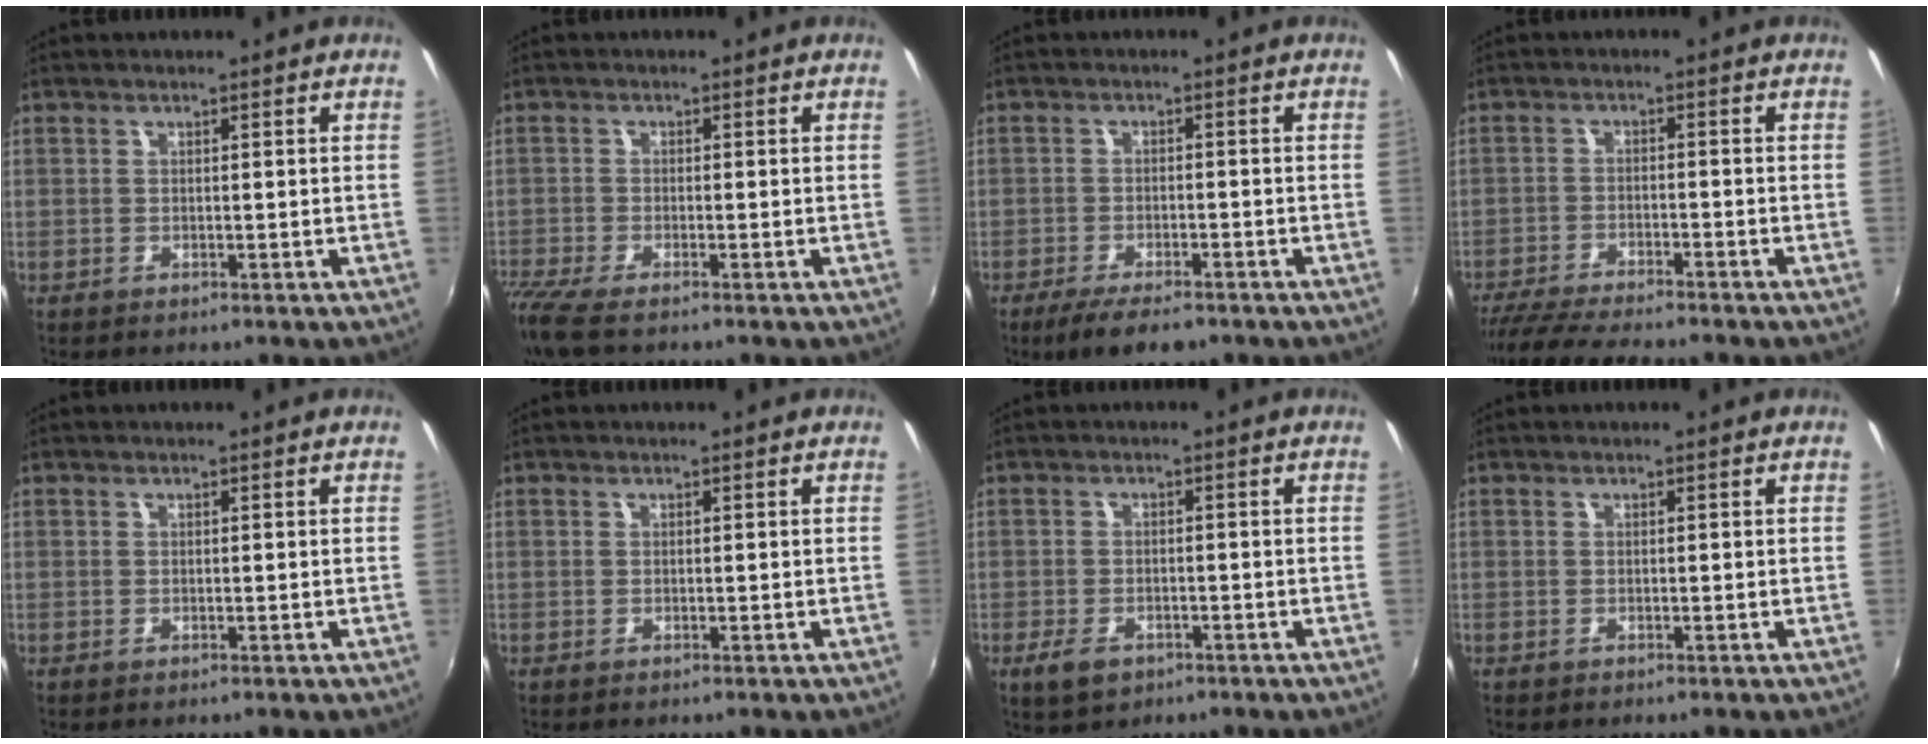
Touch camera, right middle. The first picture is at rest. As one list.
[{"total": 6.2, "force": [-4.9, 0.7, 3.7], "torque": [-0.097, -0.030, -0.096]}, {"total": 6.9, "force": [-5.2, 1.9, 4.1], "torque": [-0.094, -0.014, -0.086]}, {"total": 11.7, "force": [-10.5, 0.9, 5.3], "torque": [-0.123, -0.024, -0.173]}, {"total": 0.0}, {"total": 0.0}, {"total": 4.6, "force": [-2.6, 2.6, 2.7], "torque": [-0.065, -0.009, -0.044]}, {"total": 0.0}]